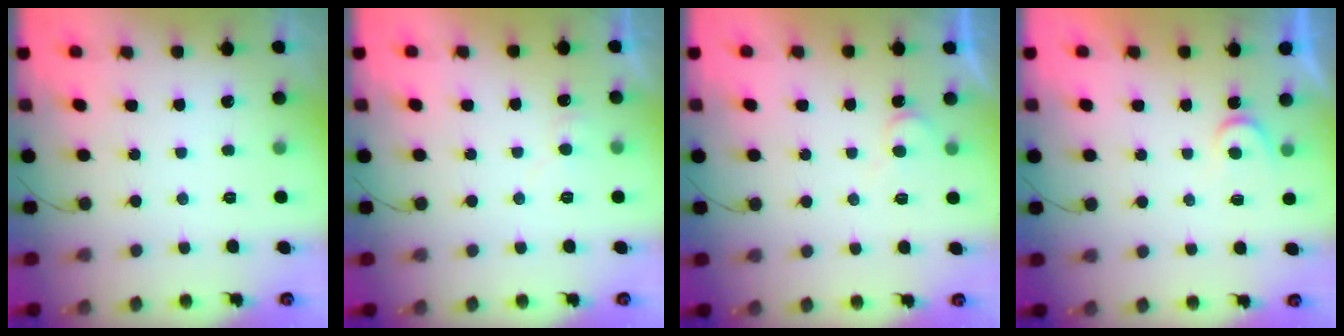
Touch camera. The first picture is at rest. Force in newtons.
{"total": 4.5, "press": 4.4, "slide": 0.5}
{"total": 5.9, "press": 5.9, "slide": 0.6}
{"total": 3.7, "press": 3.6, "slide": 0.4}